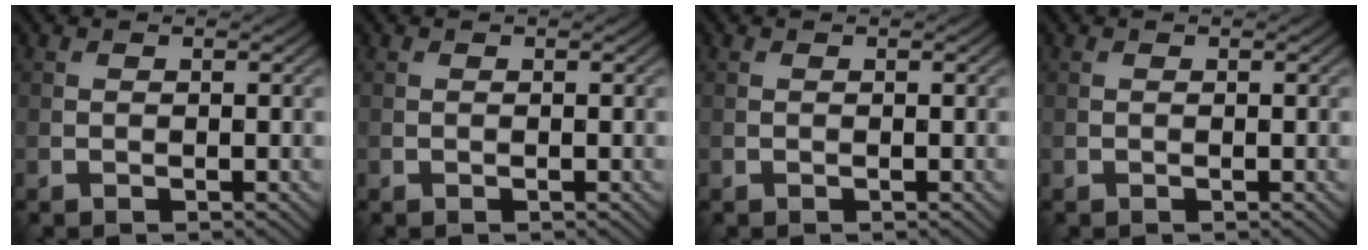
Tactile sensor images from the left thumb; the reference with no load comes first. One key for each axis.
{"total": 0.0}
{"total": 0.0}
{"total": 0.0}